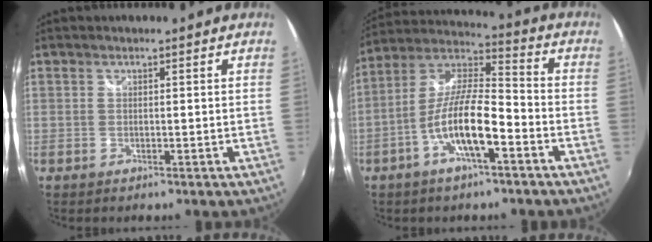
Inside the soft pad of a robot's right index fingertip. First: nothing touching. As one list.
[{"total": 12.5, "force": [-5.3, 3.0, 10.9], "torque": [-0.217, 0.000, -0.100]}]